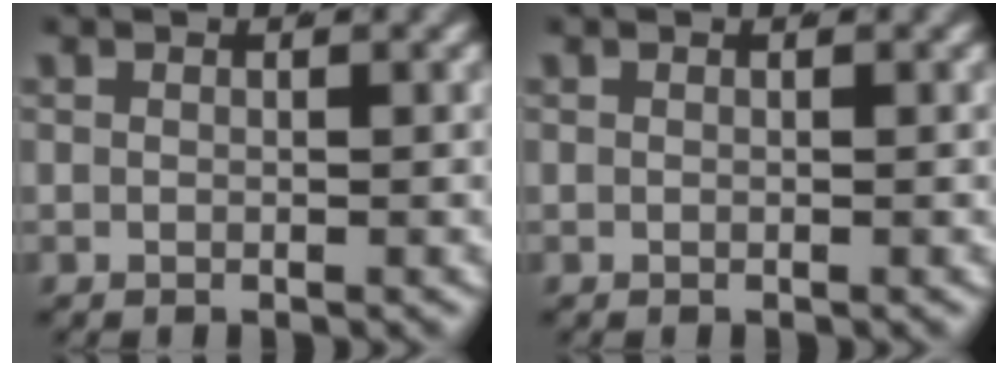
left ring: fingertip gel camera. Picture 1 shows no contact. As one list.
[{"total": 0.0}]